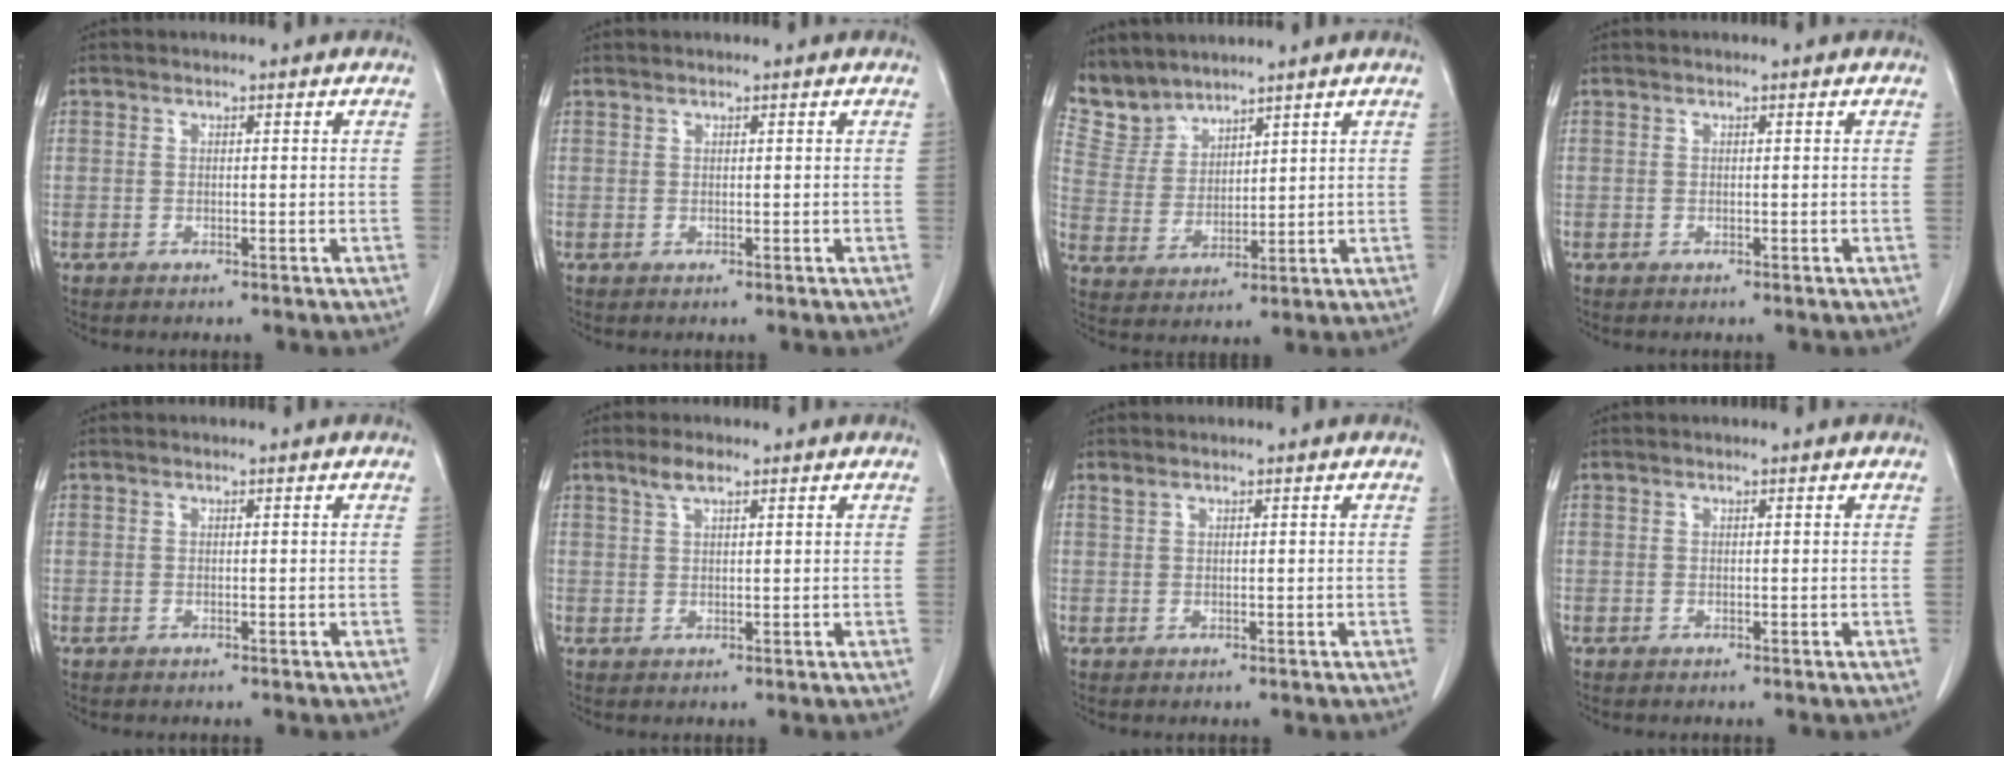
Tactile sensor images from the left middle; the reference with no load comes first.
{"total": 0.0}
{"total": 5.9, "force": [5.6, 1.5, -0.3], "torque": [-0.007, 0.009, 0.133]}
{"total": 0.0}
{"total": 0.0}
{"total": 2.6, "force": [1.8, 0.6, 1.8], "torque": [-0.041, 0.007, 0.037]}
{"total": 0.6, "force": [0.5, 0.1, 0.2], "torque": [-0.012, 0.007, 0.015]}
{"total": 0.0}